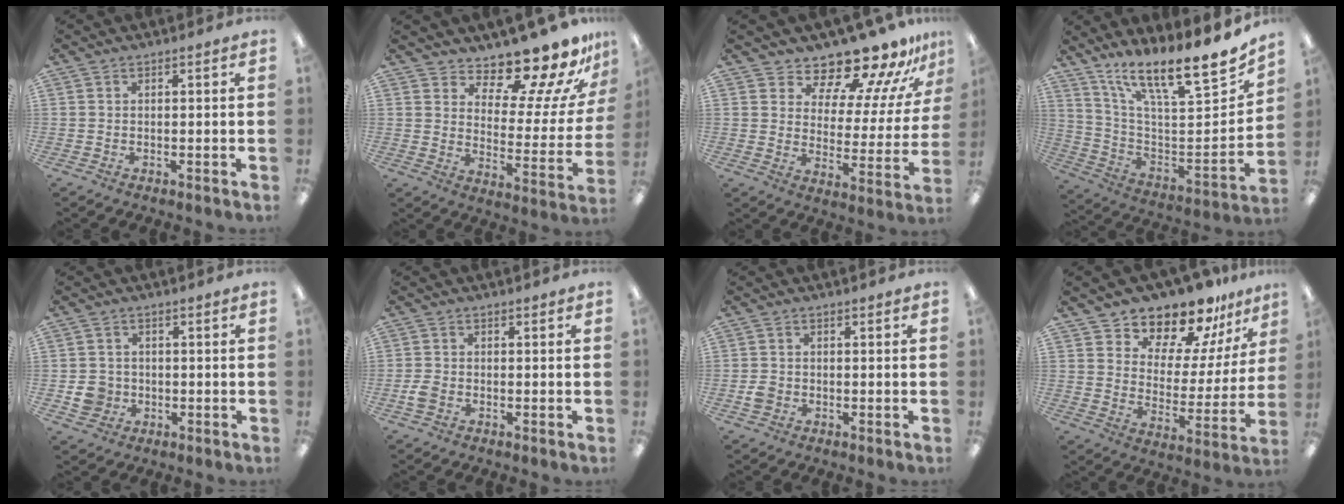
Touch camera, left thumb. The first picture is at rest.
{"total": 15.4, "force": [13.6, 3.9, 6.0], "torque": [-0.098, -0.115, 0.229]}
{"total": 14.5, "force": [13.5, 3.3, 4.1], "torque": [-0.072, -0.122, 0.233]}
{"total": 16.9, "force": [13.6, 2.8, 9.7], "torque": [-0.148, -0.118, 0.223]}
{"total": 5.2, "force": [-1.0, 4.9, 1.6], "torque": [-0.018, 0.005, -0.018]}
{"total": 2.7, "force": [-1.0, 2.0, 1.6], "torque": [-0.026, 0.006, -0.017]}
{"total": 2.0, "force": [-0.7, 1.8, 0.7], "torque": [-0.012, 0.005, -0.014]}
{"total": 14.1, "force": [13.0, 4.8, 2.7], "torque": [-0.052, -0.120, 0.233]}